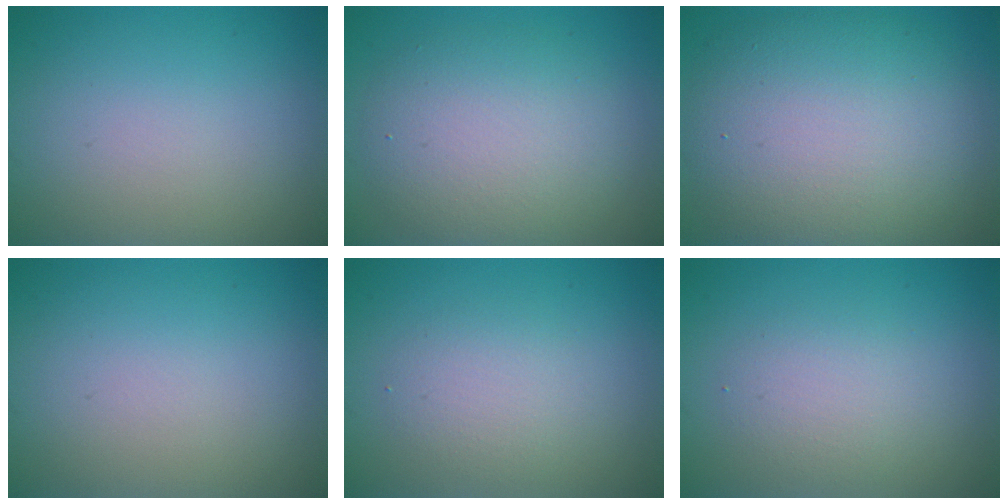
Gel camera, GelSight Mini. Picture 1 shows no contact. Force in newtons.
{"total": 6.0, "press": 6.0, "slide": 0.3}
{"total": 10.8, "press": 10.7, "slide": 0.6}
{"total": 0.0}
{"total": 2.2, "press": 2.2, "slide": 0.2}
{"total": 2.4, "press": 2.4, "slide": 0.0}